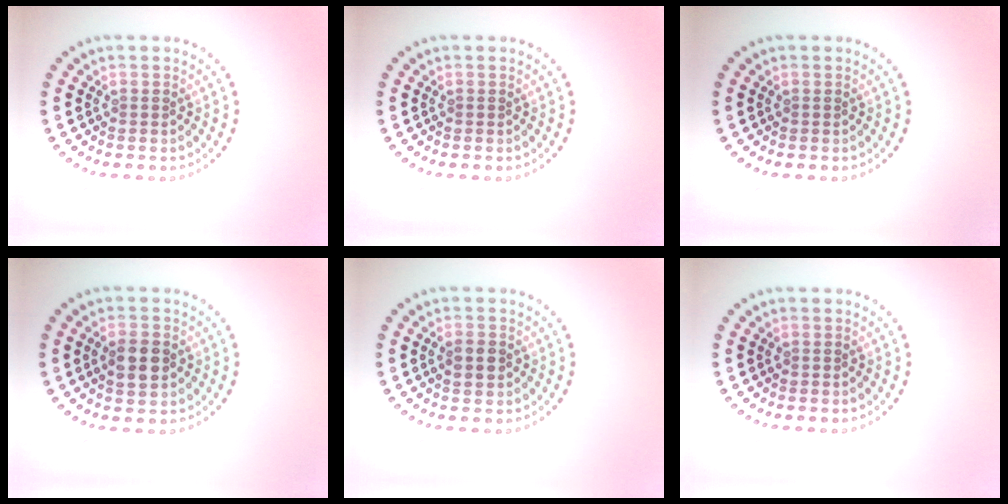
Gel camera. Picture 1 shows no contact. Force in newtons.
{"total": 0.0}
{"total": 0.0}
{"total": 2.8, "press": 2.8, "slide": 0.1}
{"total": 2.2, "press": 2.2, "slide": 0.1}
{"total": 0.0}